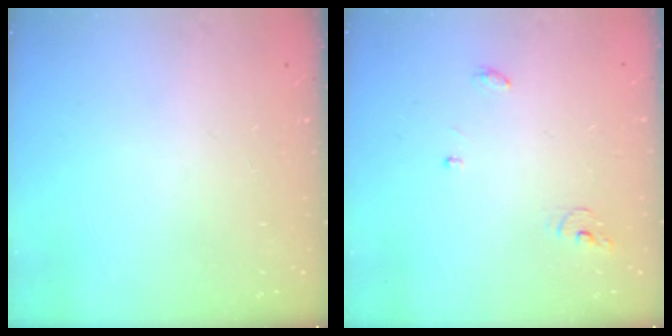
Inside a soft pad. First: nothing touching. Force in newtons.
{"total": 3.9, "press": 3.9, "slide": 0.2}